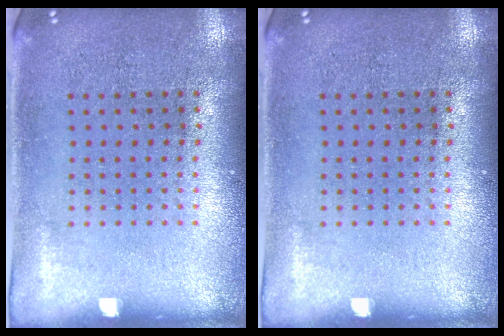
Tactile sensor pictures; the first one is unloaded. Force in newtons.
{"total": 0.0}